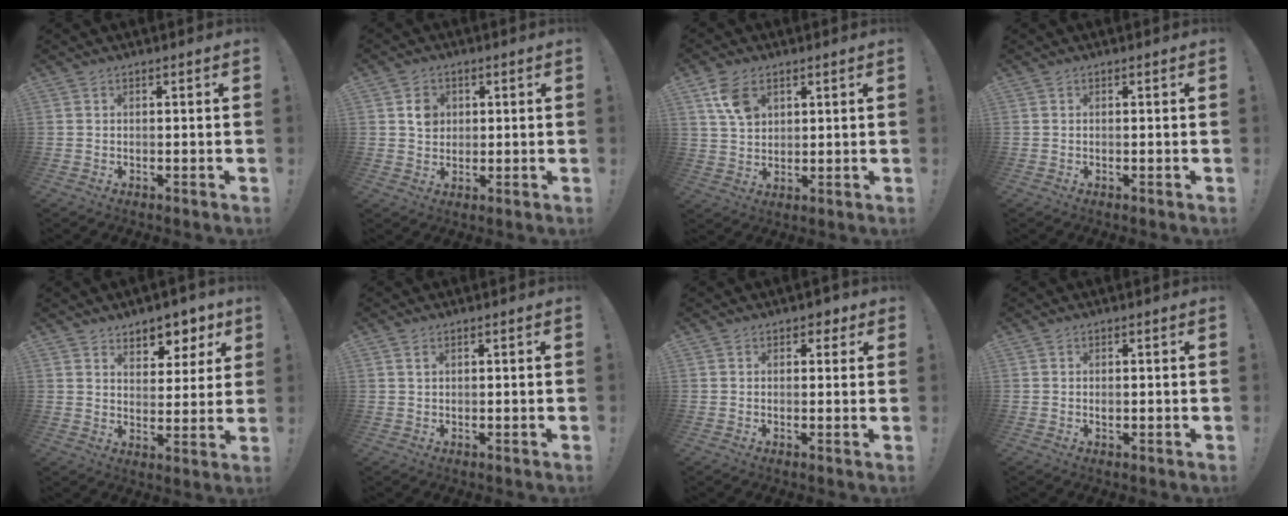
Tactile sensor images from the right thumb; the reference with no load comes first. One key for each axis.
{"total": 5.0, "fx": 1.2, "fy": 4.5, "fz": 1.9, "tx": -0.015, "ty": 0.000, "tz": 0.019}
{"total": 8.0, "fx": 3.9, "fy": 5.4, "fz": 4.4, "tx": -0.064, "ty": -0.011, "tz": 0.075}
{"total": 0.0}
{"total": 7.2, "fx": 5.5, "fy": 4.4, "fz": 1.6, "tx": -0.002, "ty": -0.055, "tz": 0.101}
{"total": 1.1, "fx": 0.7, "fy": 0.5, "fz": 0.8, "tx": -0.009, "ty": -0.002, "tz": 0.011}
{"total": 2.9, "fx": 1.4, "fy": 2.2, "fz": 1.2, "tx": 0.001, "ty": -0.004, "tz": 0.021}
{"total": 0.6, "fx": 0.1, "fy": 0.5, "fz": 0.3, "tx": -0.003, "ty": 0.000, "tz": 0.001}